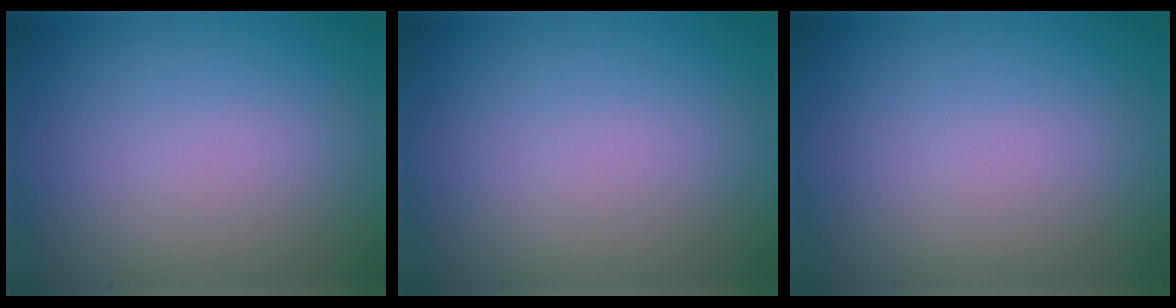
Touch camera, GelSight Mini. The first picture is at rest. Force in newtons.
{"total": 0.0}
{"total": 0.0}